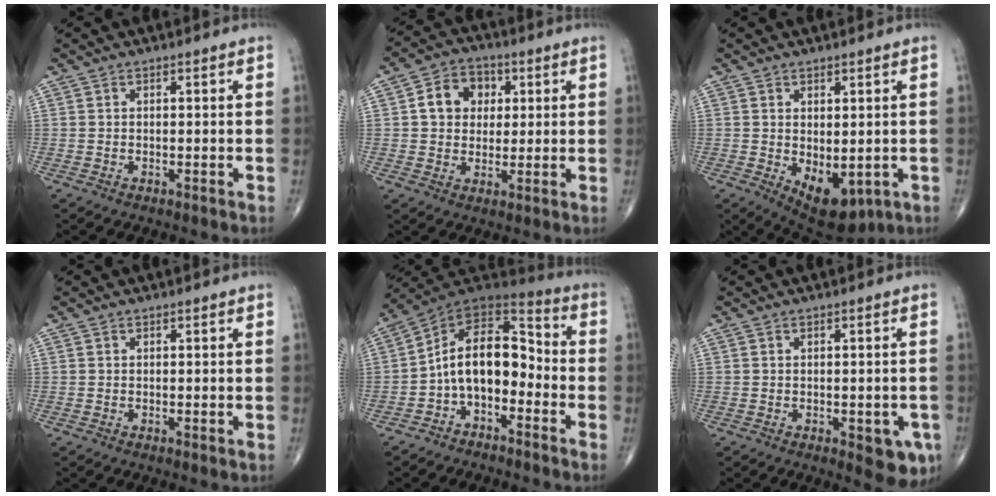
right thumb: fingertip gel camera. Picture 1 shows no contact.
{"total": 8.7, "force": [1.9, 7.1, 4.6], "torque": [-0.039, 0.004, 0.025]}
{"total": 9.2, "force": [-1.9, 4.9, 7.5], "torque": [-0.091, -0.008, -0.005]}
{"total": 0.0}
{"total": 13.1, "force": [-3.4, 8.0, 9.9], "torque": [-0.133, 0.082, -0.069]}
{"total": 6.4, "force": [-2.2, 2.8, 5.3], "torque": [-0.039, -0.005, -0.022]}